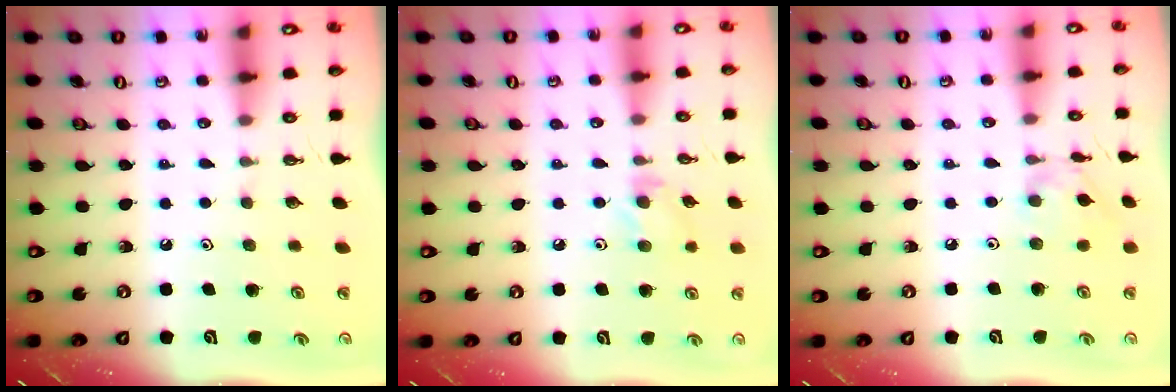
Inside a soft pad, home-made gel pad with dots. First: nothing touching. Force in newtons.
{"total": 6.4, "press": 6.4, "slide": 0.8}
{"total": 4.9, "press": 4.8, "slide": 0.3}